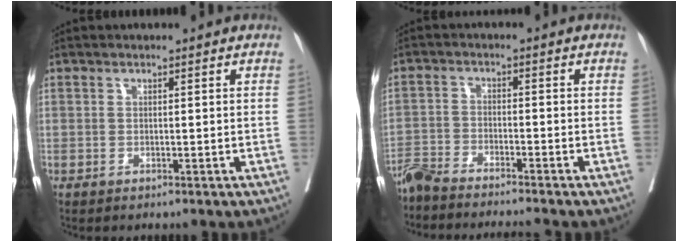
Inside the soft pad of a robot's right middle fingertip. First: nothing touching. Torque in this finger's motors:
{"motor_torque": [1.04, -1.04, 0.64, 0.21]}